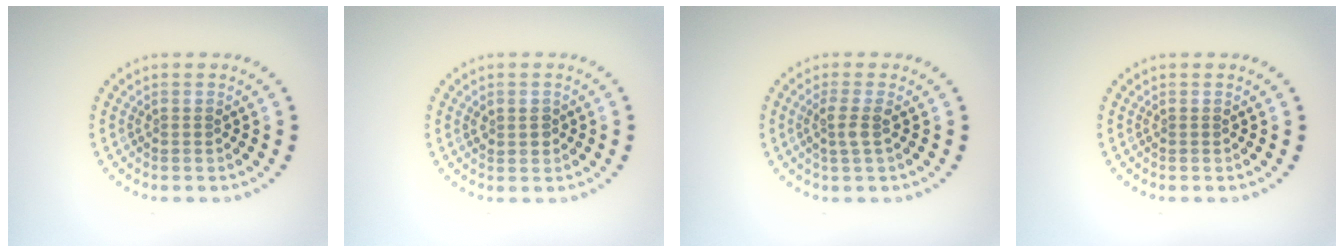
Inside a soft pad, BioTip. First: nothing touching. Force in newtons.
{"total": 1.5, "press": 1.4, "slide": 0.4}
{"total": 1.7, "press": 1.4, "slide": 1.0}
{"total": 0.0}